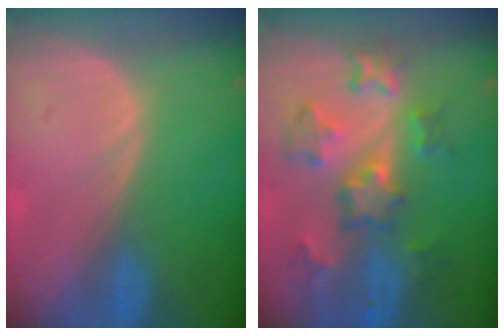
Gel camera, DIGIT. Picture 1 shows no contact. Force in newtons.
{"total": 8.8, "press": 7.8, "slide": 4.0}